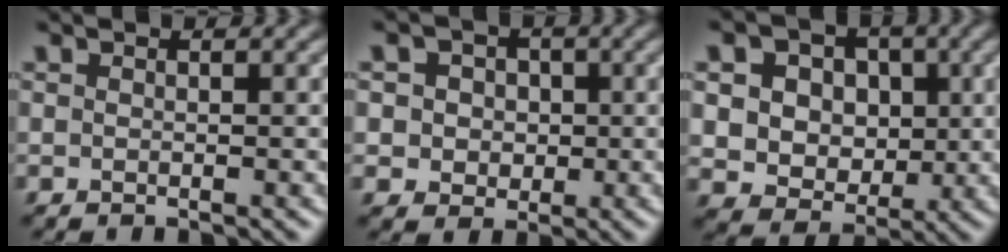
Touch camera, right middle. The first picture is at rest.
{"total": 3.7, "force": [0.6, 3.3, 1.5], "torque": [-0.016, 0.013, -0.001]}
{"total": 8.6, "force": [2.3, 7.1, 4.3], "torque": [-0.089, 0.021, 0.037]}